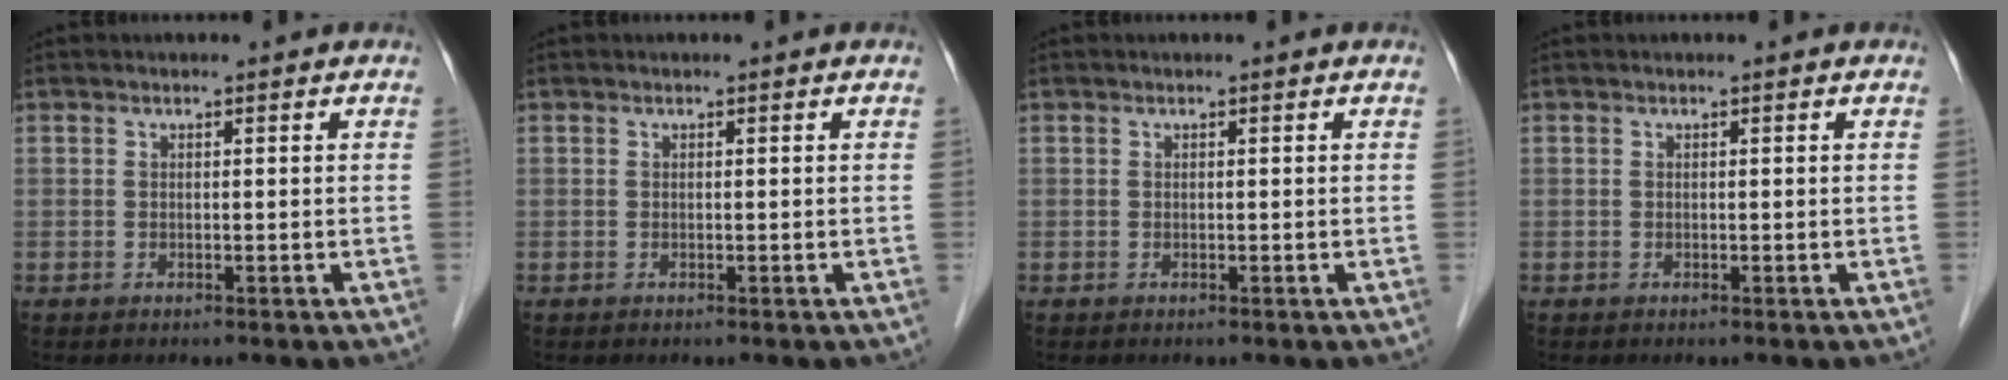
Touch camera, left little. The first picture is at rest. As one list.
[{"total": 0.0}, {"total": 0.0}, {"total": 0.0}]